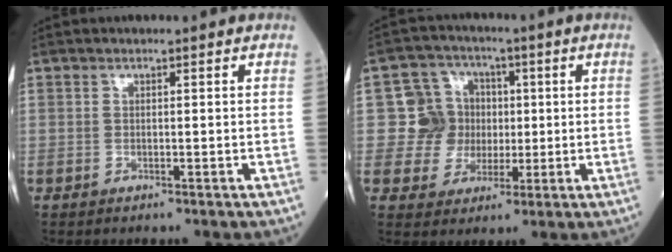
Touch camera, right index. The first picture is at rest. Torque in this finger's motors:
{"motor_torque": [0.28, 0.04, 0.03, 0.00]}